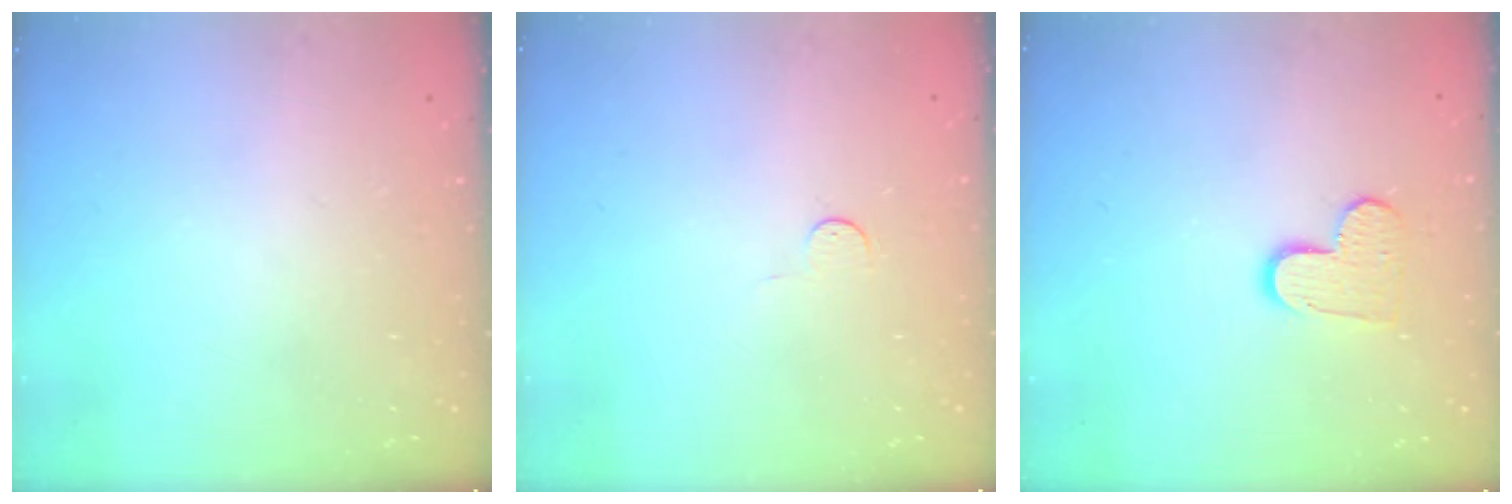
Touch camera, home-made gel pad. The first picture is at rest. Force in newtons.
{"total": 3.2, "press": 3.2, "slide": 0.4}
{"total": 9.3, "press": 9.3, "slide": 0.6}